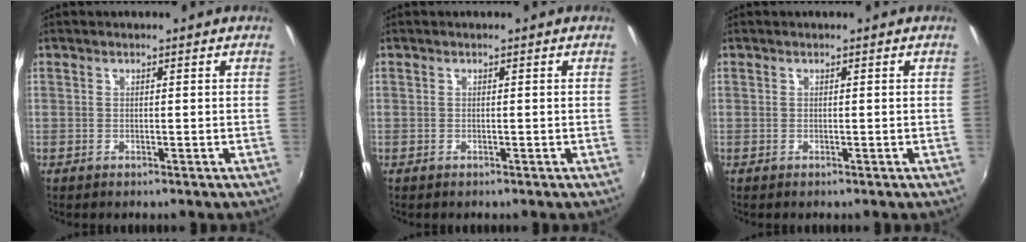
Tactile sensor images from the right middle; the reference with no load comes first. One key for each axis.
{"total": 0.7, "fx": 0.5, "fy": -0.4, "fz": -0.3, "tx": 0.008, "ty": 0.001, "tz": 0.008}
{"total": 0.0}